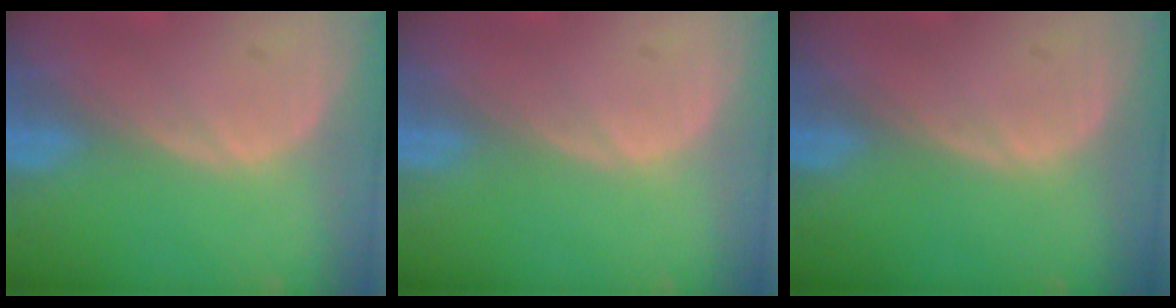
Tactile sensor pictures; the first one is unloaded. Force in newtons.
{"total": 0.0}
{"total": 0.0}